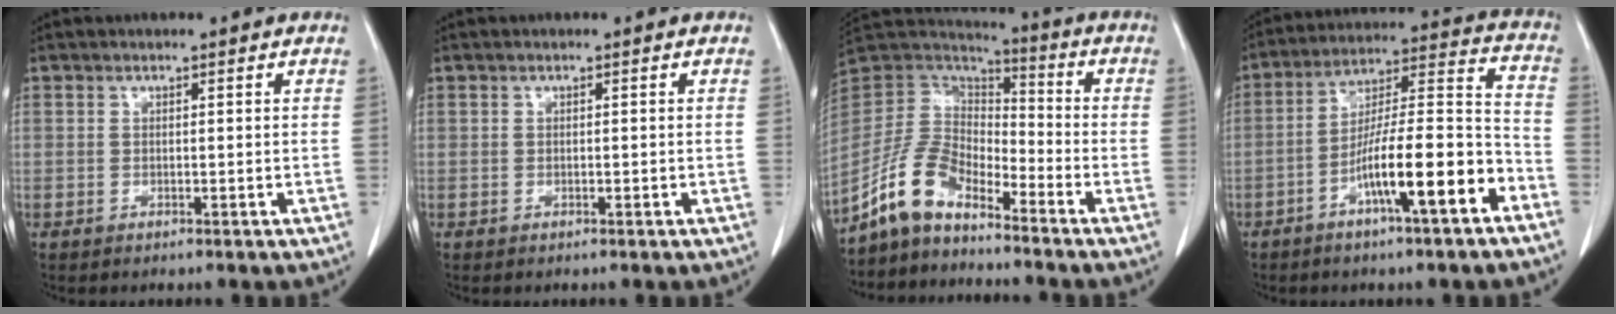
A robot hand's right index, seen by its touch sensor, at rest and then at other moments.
{"total": 0.0}
{"total": 10.1, "force": [-7.9, 4.0, 4.8], "torque": [-0.108, 0.025, -0.159]}
{"total": 15.0, "force": [-7.1, 1.3, 13.1], "torque": [-0.219, 0.009, -0.117]}